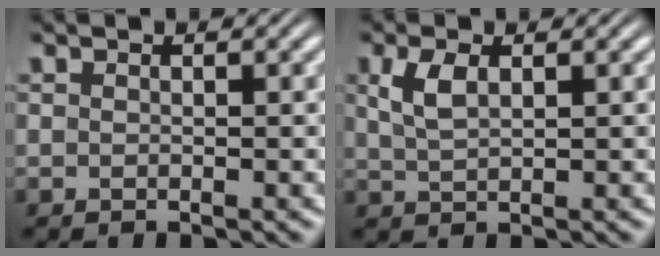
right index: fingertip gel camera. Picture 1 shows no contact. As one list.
[{"total": 2.1, "force": [0.8, 0.8, 1.8], "torque": [-0.040, -0.005, 0.023]}]